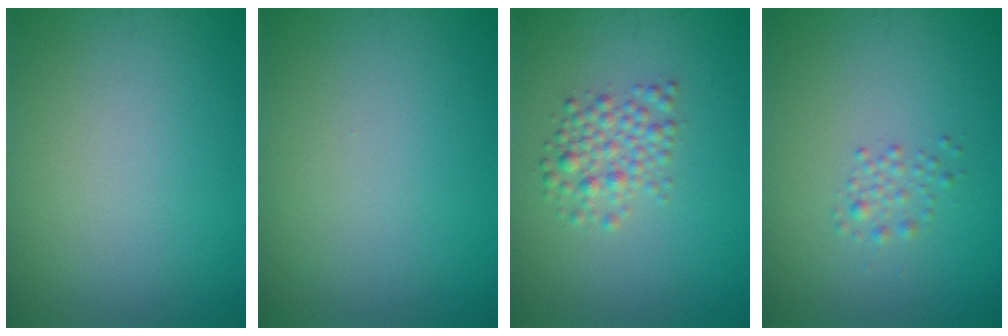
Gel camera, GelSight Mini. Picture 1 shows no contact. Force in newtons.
{"total": 0.0}
{"total": 2.7, "press": 2.7, "slide": 0.1}
{"total": 1.3, "press": 1.3, "slide": 0.1}